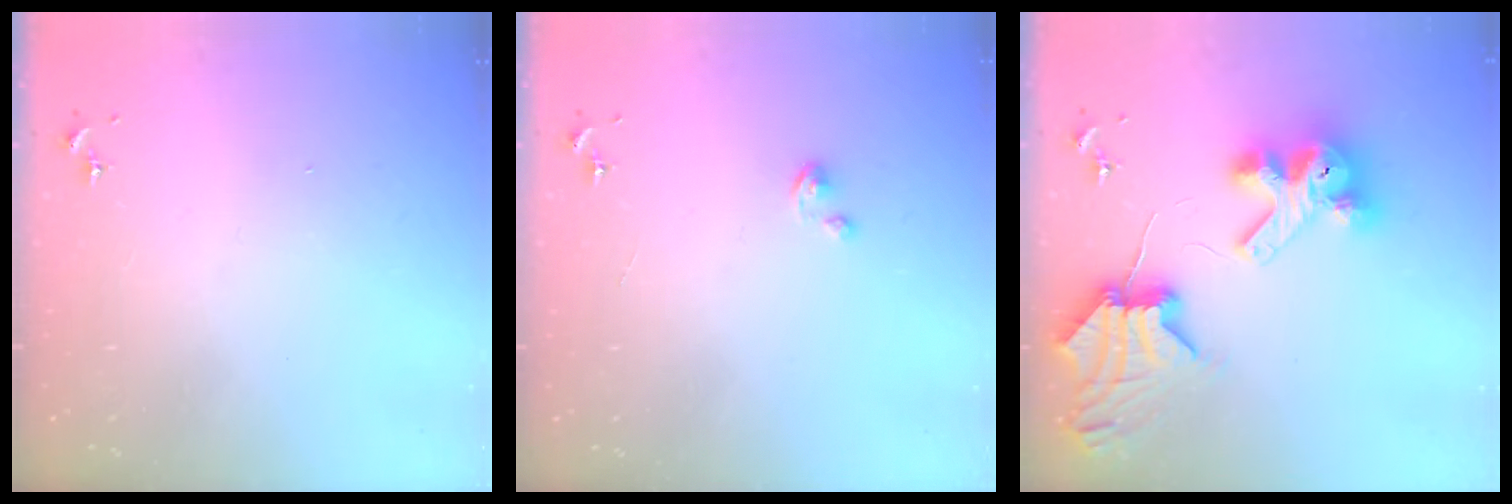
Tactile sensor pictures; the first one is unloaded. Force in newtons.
{"total": 1.4, "press": 1.4, "slide": 0.1}
{"total": 12.6, "press": 12.5, "slide": 1.7}